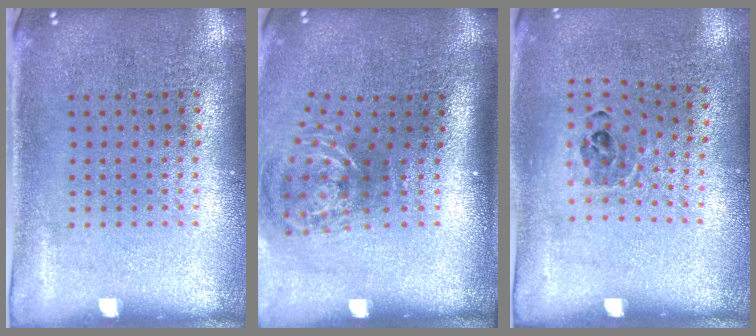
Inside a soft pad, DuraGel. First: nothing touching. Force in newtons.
{"total": 1.8, "press": 1.2, "slide": 1.3}
{"total": 0.9, "press": 0.8, "slide": 0.5}